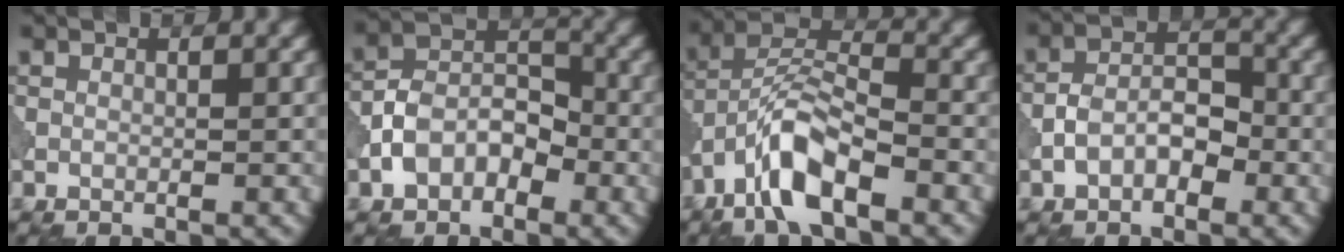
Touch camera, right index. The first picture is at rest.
{"total": 4.4, "force": [-2.1, 3.0, 2.5], "torque": [-0.046, 0.011, -0.046]}
{"total": 6.7, "force": [-4.1, 2.2, 4.9], "torque": [-0.090, 0.012, -0.086]}
{"total": 3.3, "force": [-1.4, 1.9, 2.3], "torque": [-0.041, 0.013, -0.028]}